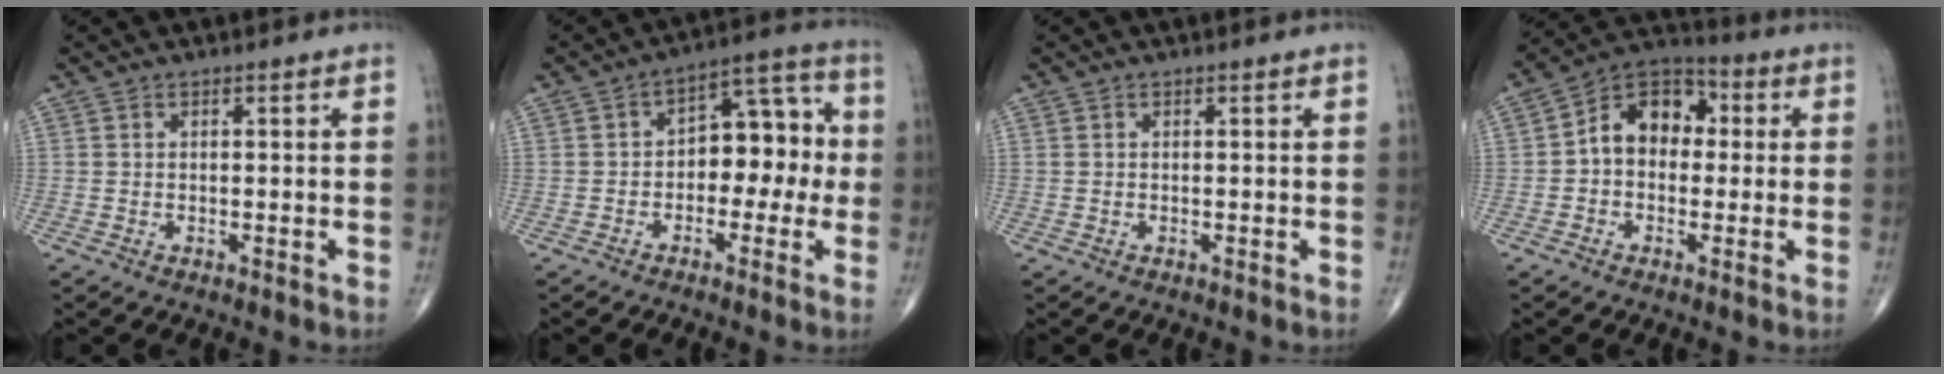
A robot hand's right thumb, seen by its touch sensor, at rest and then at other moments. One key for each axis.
{"total": 10.8, "fx": -1.0, "fy": 6.7, "fz": 8.3, "tx": -0.071, "ty": 0.044, "tz": -0.027}
{"total": 0.0}
{"total": 10.9, "fx": 0.6, "fy": 7.9, "fz": 7.5, "tx": -0.090, "ty": 0.036, "tz": -0.008}